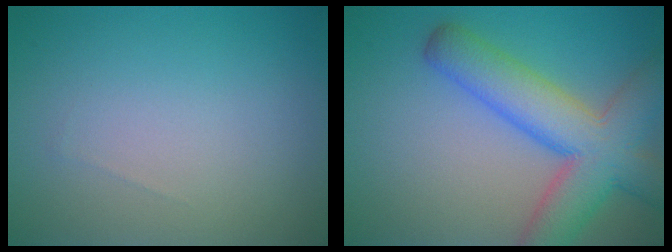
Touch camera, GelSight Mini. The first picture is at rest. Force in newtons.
{"total": 8.8, "press": 8.8, "slide": 0.4}